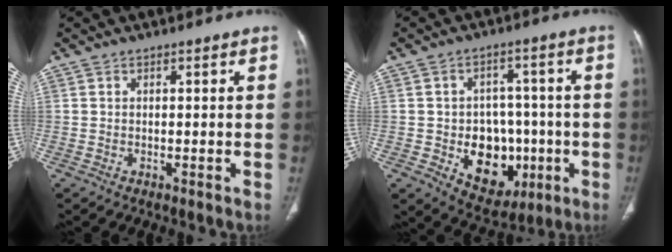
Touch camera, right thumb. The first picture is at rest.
{"total": 13.6, "force": [-3.3, 10.4, 8.2], "torque": [-0.063, 0.021, -0.029]}